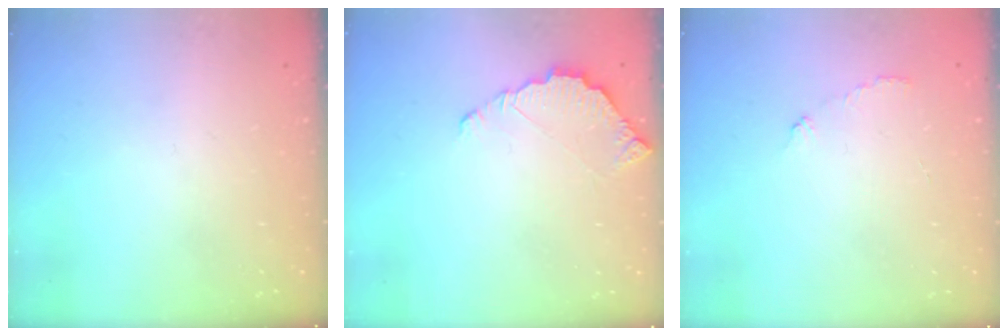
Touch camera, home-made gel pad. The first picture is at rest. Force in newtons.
{"total": 5.4, "press": 5.4, "slide": 0.4}
{"total": 3.6, "press": 3.6, "slide": 0.3}